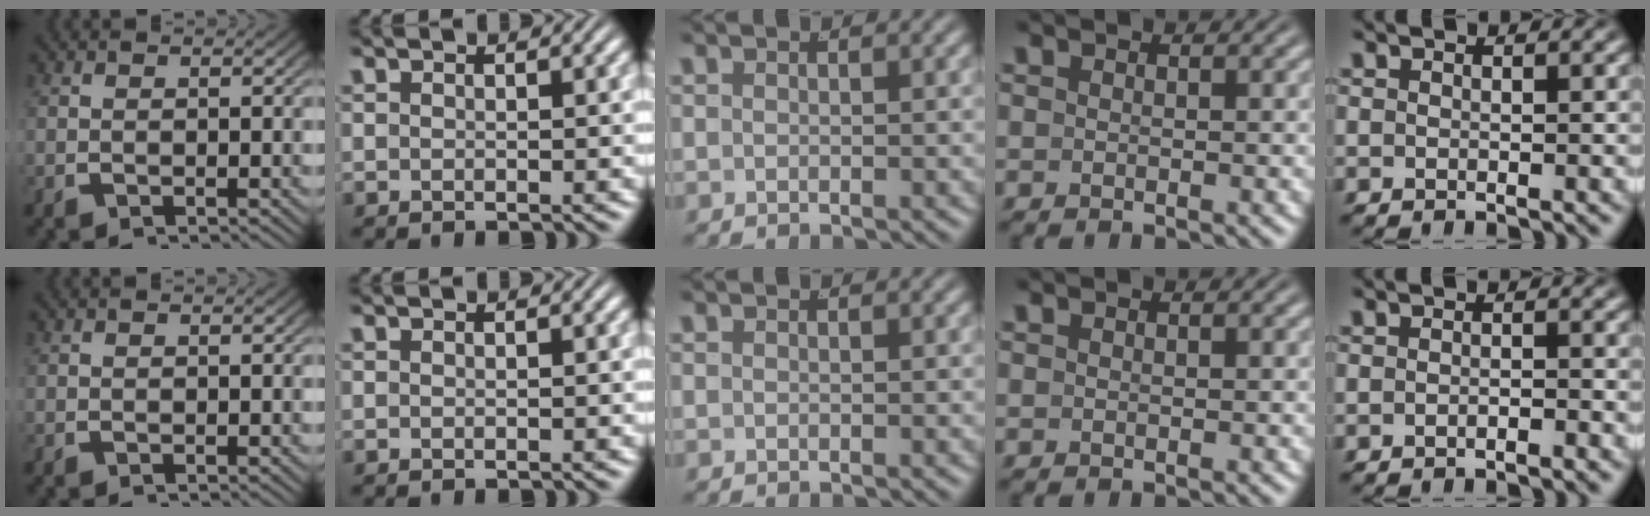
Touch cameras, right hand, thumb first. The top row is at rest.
{"little": {"total": 0.8, "force": [-0.8, 0.0, 0.2], "torque": [0.001, 0.002, -0.016]}}